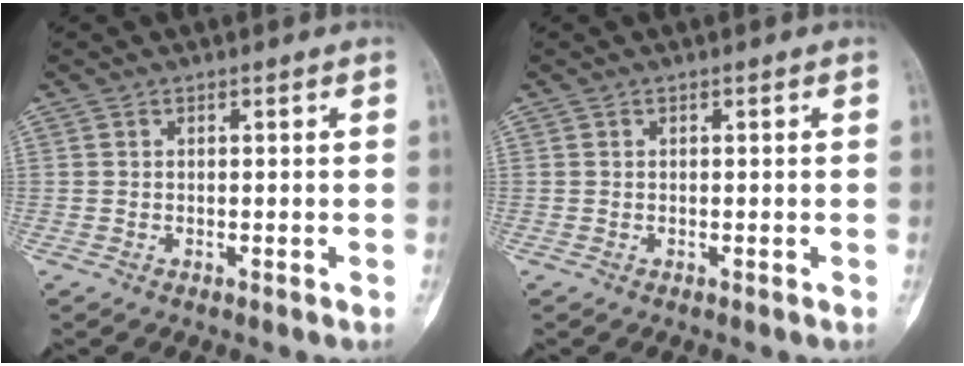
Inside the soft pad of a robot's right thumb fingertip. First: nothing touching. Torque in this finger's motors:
{"motor_torque": [0.01, 0.01, 0.10, -0.03, 0.01]}